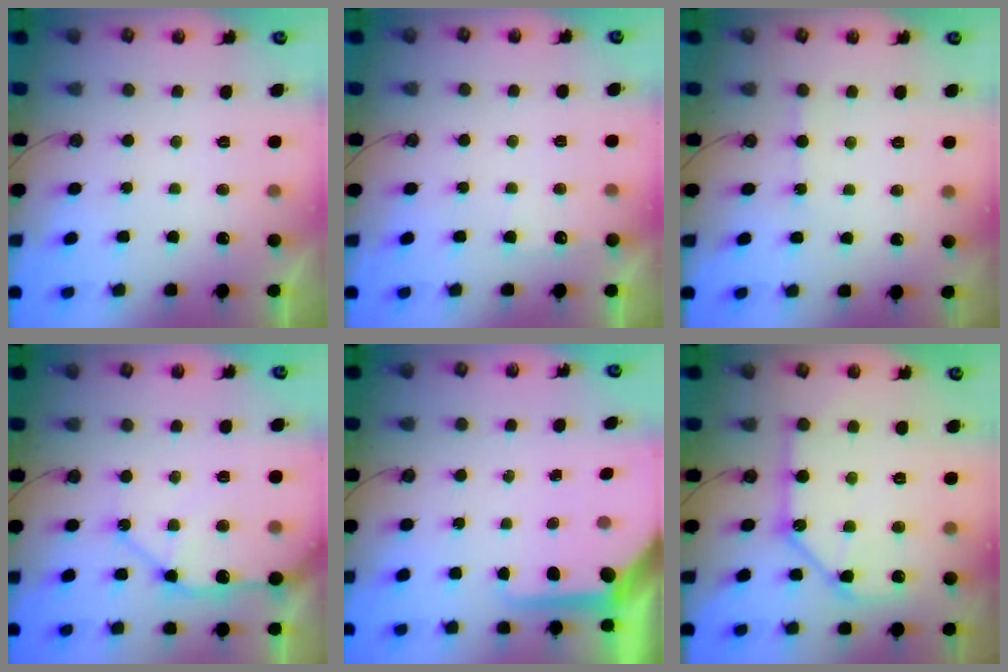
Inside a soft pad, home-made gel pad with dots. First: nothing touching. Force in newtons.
{"total": 4.5, "press": 4.5, "slide": 0.6}
{"total": 3.6, "press": 3.5, "slide": 0.4}
{"total": 14.3, "press": 14.2, "slide": 1.7}
{"total": 8.7, "press": 8.7, "slide": 0.8}
{"total": 11.6, "press": 11.5, "slide": 1.2}